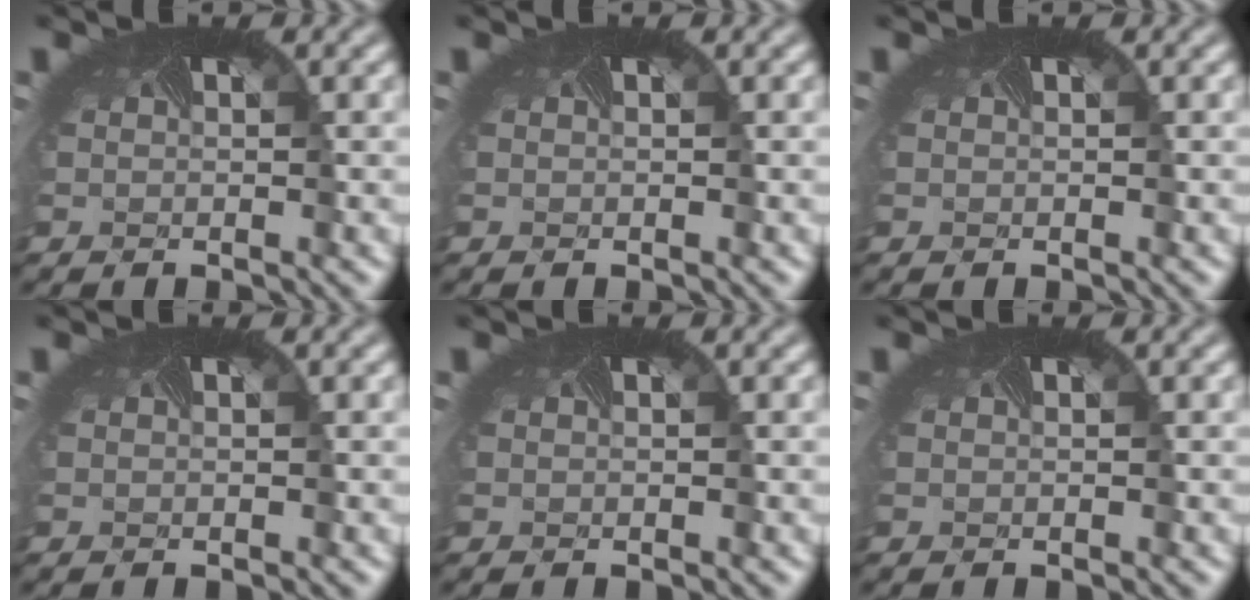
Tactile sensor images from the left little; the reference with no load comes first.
{"total": 0.0}
{"total": 0.0}
{"total": 0.0}
{"total": 0.0}
{"total": 0.0}